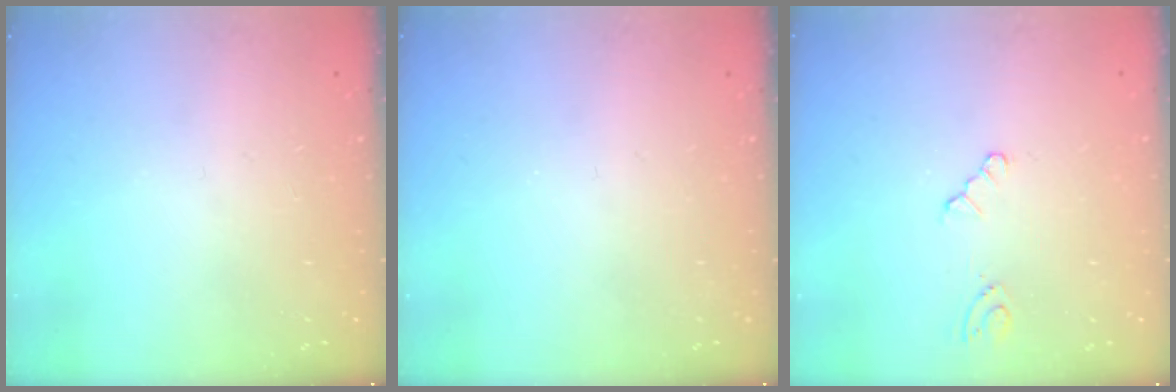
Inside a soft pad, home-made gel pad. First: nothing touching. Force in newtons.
{"total": 0.0}
{"total": 2.1, "press": 2.1, "slide": 0.3}